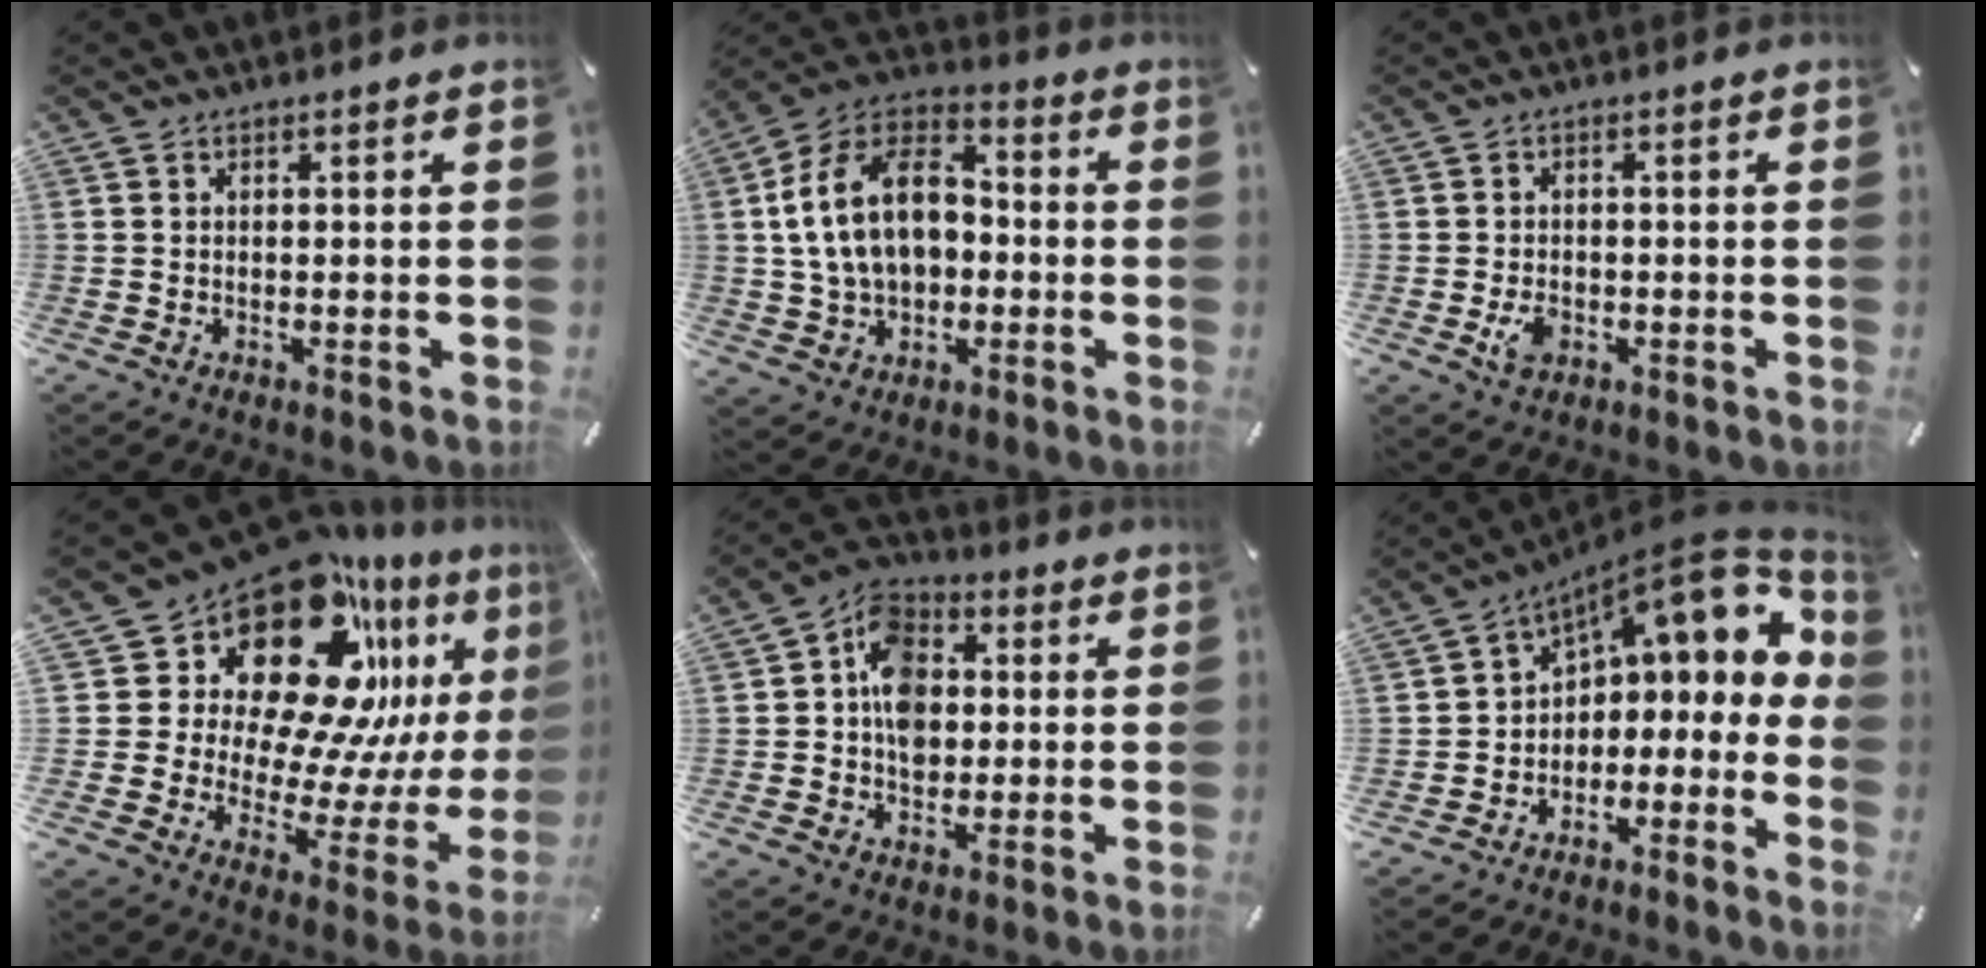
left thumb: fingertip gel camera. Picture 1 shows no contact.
{"total": 17.0, "force": [0.4, 12.6, 11.4], "torque": [-0.245, 0.021, 0.005]}
{"total": 3.6, "force": [-1.2, 2.6, 2.2], "torque": [-0.051, 0.001, -0.023]}
{"total": 25.6, "force": [15.1, 14.7, 14.5], "torque": [-0.239, -0.134, 0.266]}
{"total": 10.9, "force": [0.2, 8.9, 6.3], "torque": [-0.099, 0.015, 0.007]}
{"total": 10.0, "force": [4.9, 5.5, 6.8], "torque": [-0.099, -0.040, 0.080]}